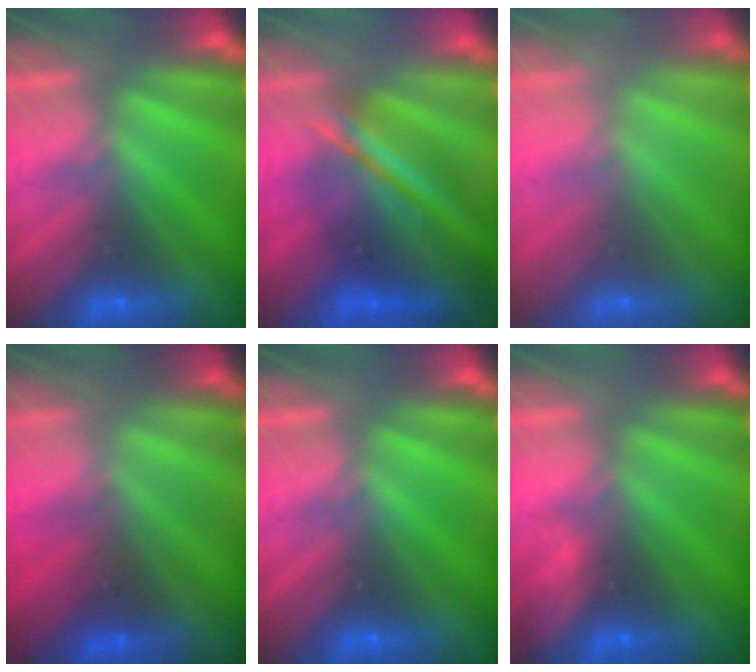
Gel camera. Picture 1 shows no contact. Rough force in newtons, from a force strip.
{"total": 9.3}
{"total": 3.4}
{"total": 1.5}
{"total": 0.0}
{"total": 3.5}